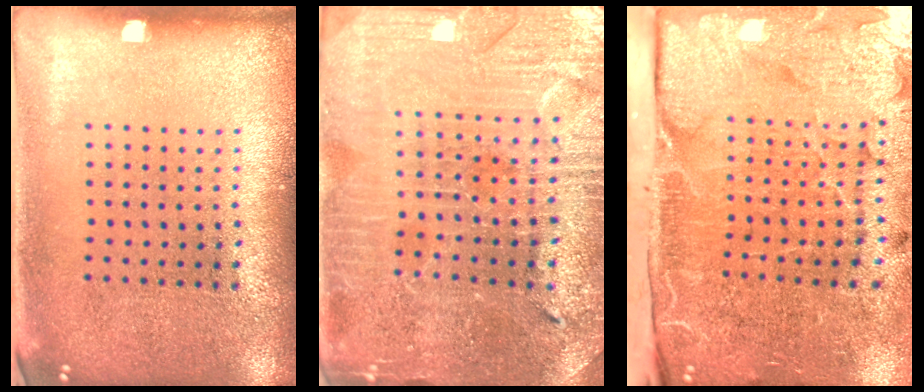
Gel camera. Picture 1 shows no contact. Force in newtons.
{"total": 3.3, "press": 3.3, "slide": 0.6}
{"total": 5.1, "press": 3.8, "slide": 3.3}